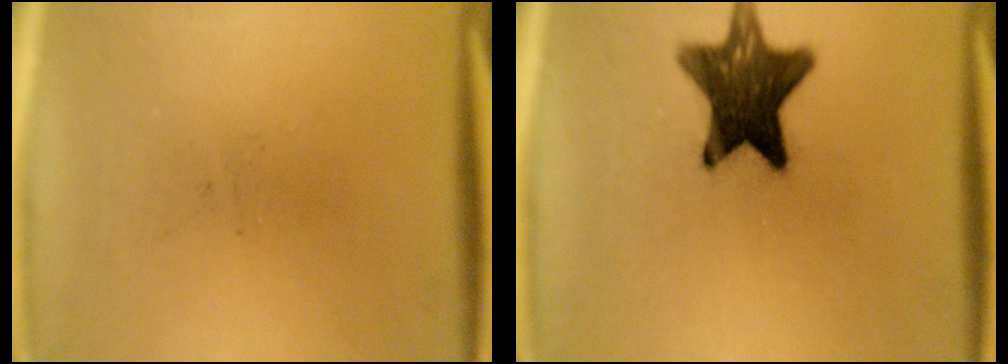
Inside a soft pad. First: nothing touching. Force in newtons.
{"total": 13.0}